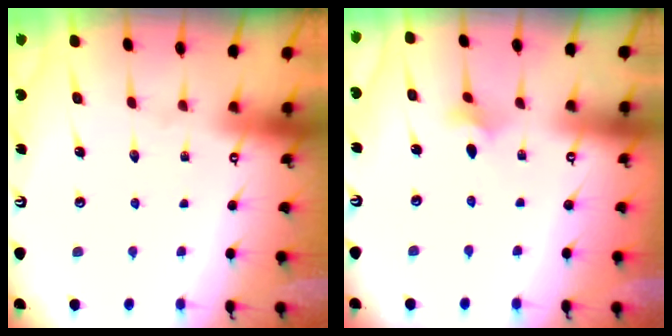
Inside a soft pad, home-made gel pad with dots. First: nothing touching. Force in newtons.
{"total": 2.7, "press": 2.6, "slide": 0.7}